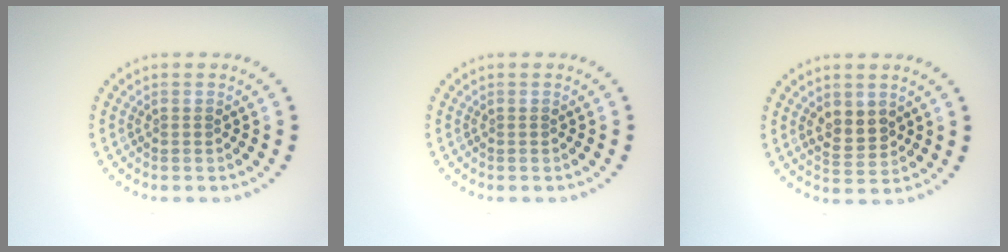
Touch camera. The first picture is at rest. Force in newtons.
{"total": 0.0}
{"total": 2.4, "press": 2.3, "slide": 0.7}